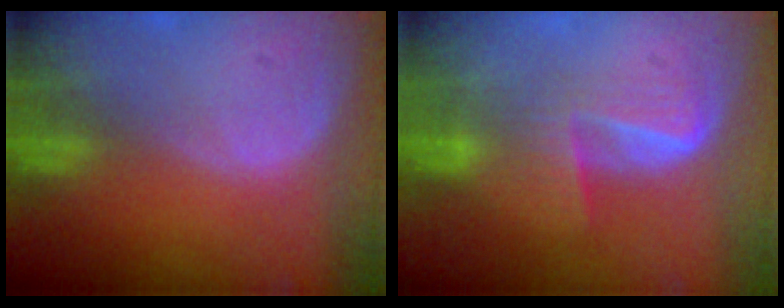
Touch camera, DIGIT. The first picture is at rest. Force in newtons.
{"total": 7.1, "press": 5.8, "slide": 4.1}